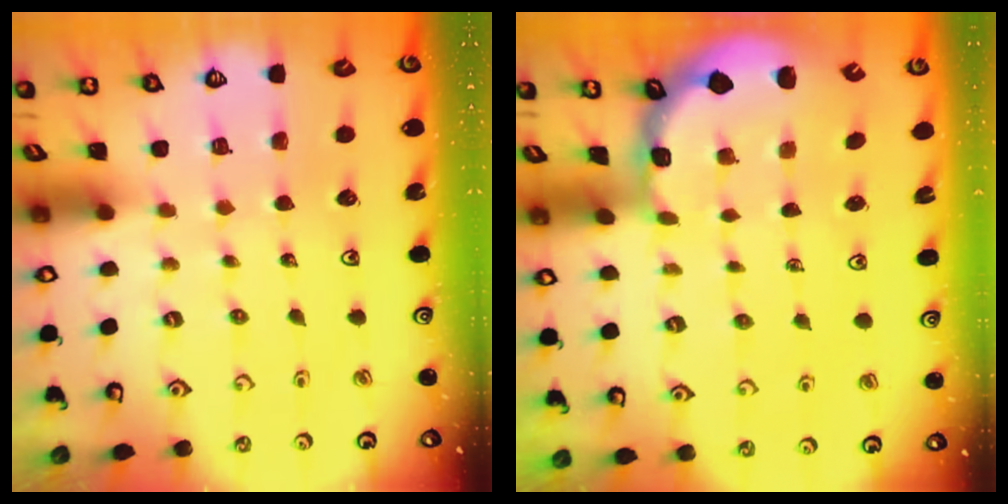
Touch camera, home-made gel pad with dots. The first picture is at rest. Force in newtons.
{"total": 1.2, "press": 1.1, "slide": 0.4}